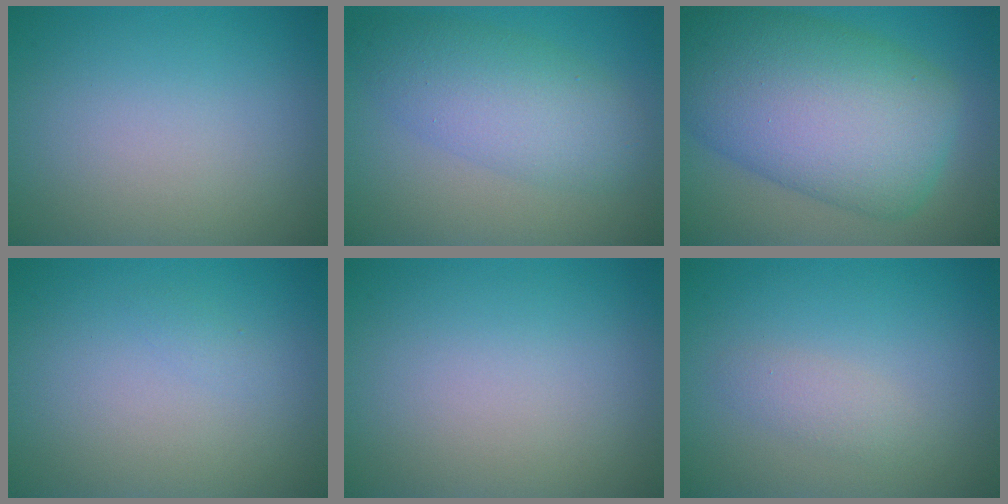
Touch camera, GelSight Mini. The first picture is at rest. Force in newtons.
{"total": 5.6, "press": 5.6, "slide": 0.2}
{"total": 14.0, "press": 14.0, "slide": 0.2}
{"total": 0.5, "press": 0.5, "slide": 0.0}
{"total": 0.0}
{"total": 1.4, "press": 1.4, "slide": 0.1}